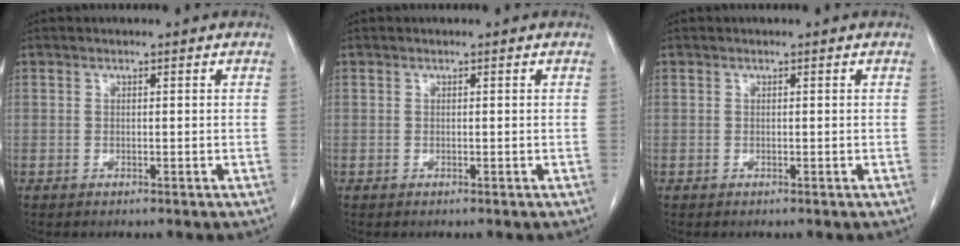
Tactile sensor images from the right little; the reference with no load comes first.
{"total": 0.0}
{"total": 0.0}